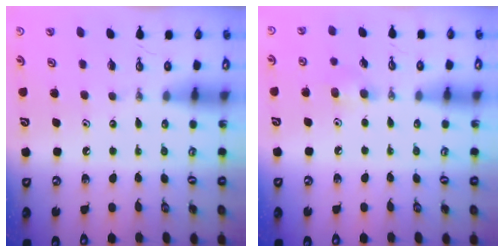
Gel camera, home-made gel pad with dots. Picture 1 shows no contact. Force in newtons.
{"total": 5.0, "press": 4.8, "slide": 1.4}